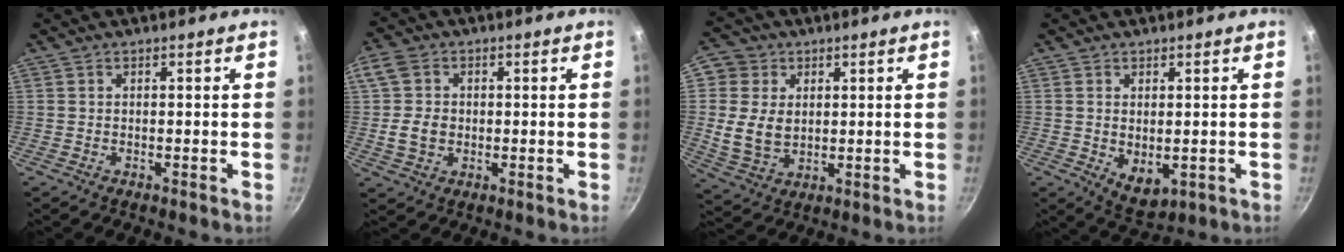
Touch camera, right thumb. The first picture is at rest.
{"total": 7.3, "force": [-0.1, 5.9, 4.2], "torque": [-0.068, 0.001, -0.012]}
{"total": 10.0, "force": [1.6, 8.3, 5.3], "torque": [-0.070, -0.017, 0.030]}
{"total": 5.5, "force": [-0.2, 3.4, 4.4], "torque": [-0.063, -0.017, 0.007]}